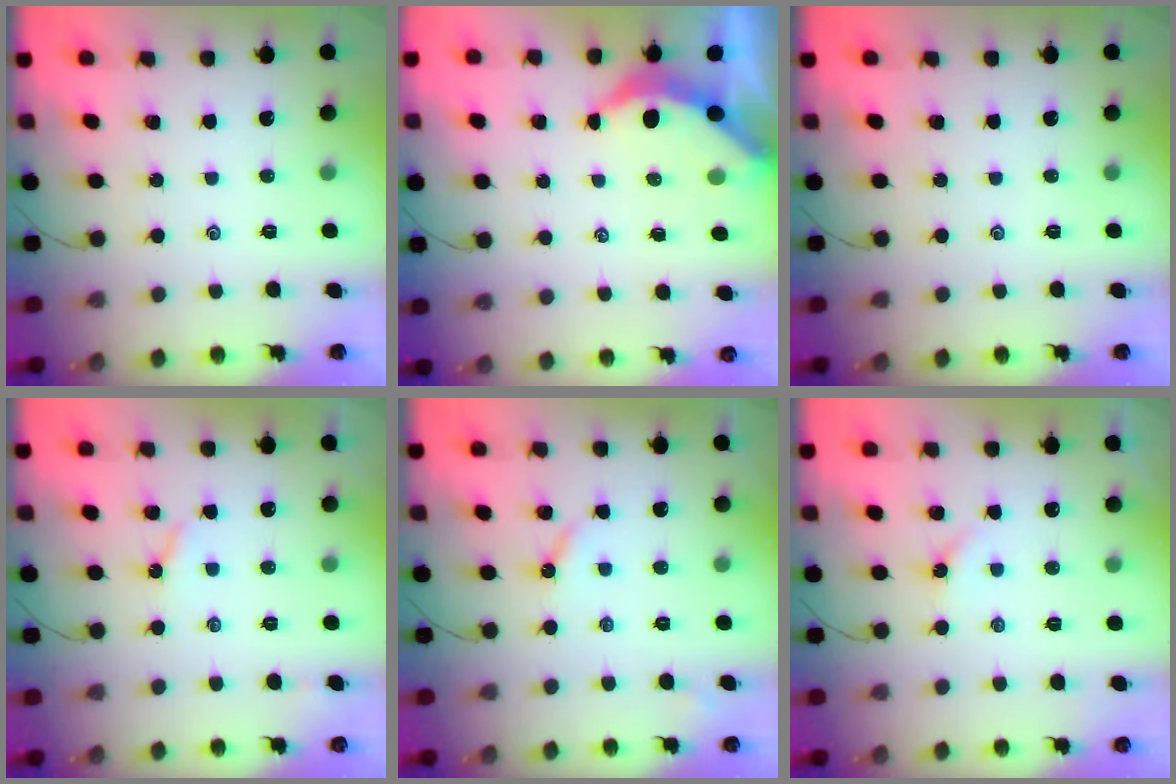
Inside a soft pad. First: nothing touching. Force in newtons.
{"total": 4.0, "press": 4.0, "slide": 0.5}
{"total": 0.0}
{"total": 2.5, "press": 2.4, "slide": 0.4}
{"total": 3.6, "press": 3.5, "slide": 0.4}
{"total": 2.6, "press": 2.6, "slide": 0.3}